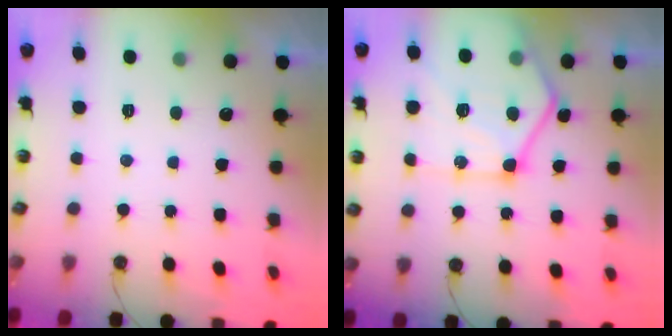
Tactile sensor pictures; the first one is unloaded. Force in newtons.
{"total": 19.8, "press": 19.8, "slide": 2.0}